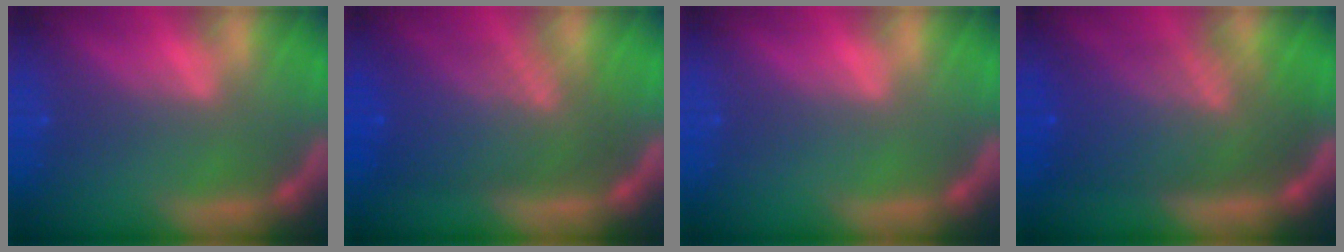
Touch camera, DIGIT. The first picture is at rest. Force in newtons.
{"total": 8.5}
{"total": 0.0}
{"total": 10.0}